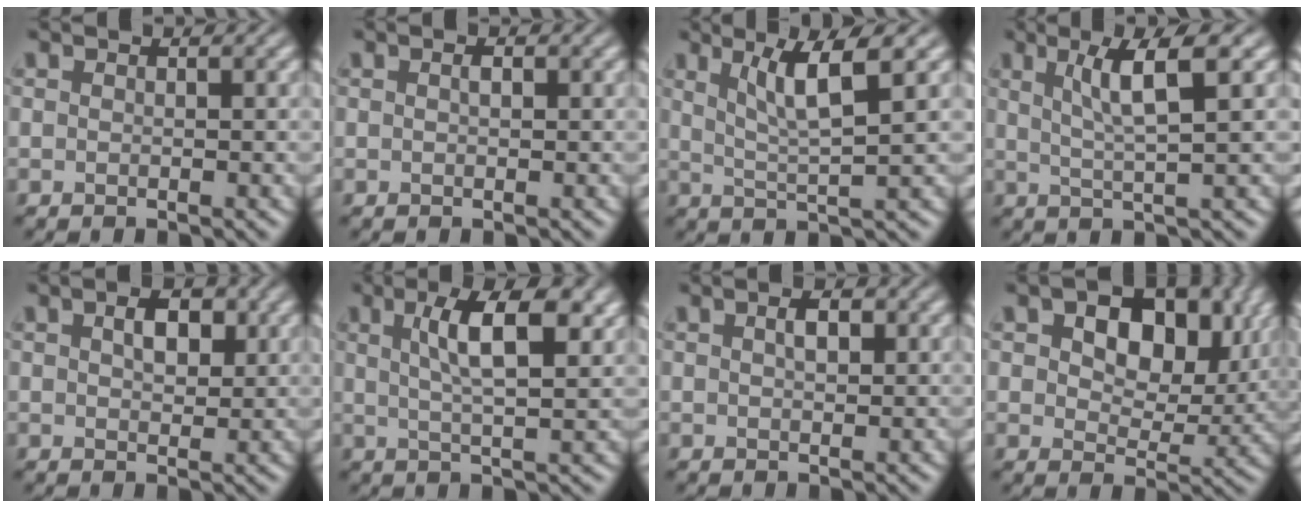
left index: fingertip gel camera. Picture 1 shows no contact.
{"total": 0.7, "force": [0.2, 0.2, 0.6], "torque": [-0.011, 0.002, 0.003]}
{"total": 5.1, "force": [2.3, 0.8, 4.5], "torque": [-0.080, -0.002, 0.042]}
{"total": 4.9, "force": [1.9, 0.8, 4.4], "torque": [-0.076, 0.001, 0.033]}
{"total": 2.7, "force": [0.9, 1.6, 2.0], "torque": [-0.033, 0.002, 0.016]}
{"total": 6.5, "force": [2.2, 1.8, 5.8], "torque": [-0.089, 0.004, 0.036]}
{"total": 1.7, "force": [0.5, 0.8, 1.4], "torque": [-0.024, 0.002, 0.009]}
{"total": 9.6, "force": [3.3, 5.9, 6.9], "torque": [-0.101, -0.003, 0.048]}